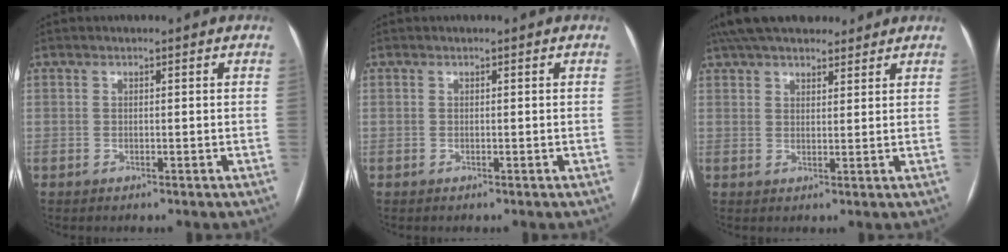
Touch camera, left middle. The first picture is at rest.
{"total": 0.0}
{"total": 14.3, "force": [11.9, 4.6, 6.4], "torque": [-0.111, 0.050, 0.185]}